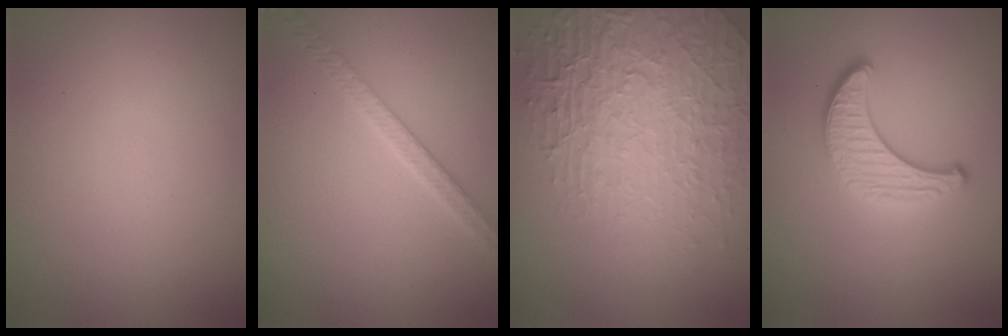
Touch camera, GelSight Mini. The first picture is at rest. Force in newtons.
{"total": 2.5, "press": 2.4, "slide": 0.4}
{"total": 7.8, "press": 5.9, "slide": 5.1}
{"total": 3.8, "press": 2.9, "slide": 2.4}